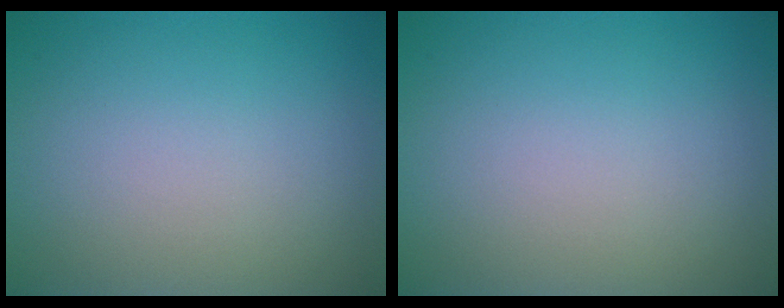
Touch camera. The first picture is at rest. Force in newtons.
{"total": 0.0}